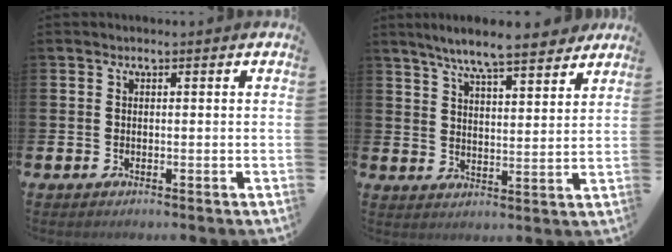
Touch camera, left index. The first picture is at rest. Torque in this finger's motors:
{"motor_torque": [1.07, -1.07, 0.47, 0.21]}